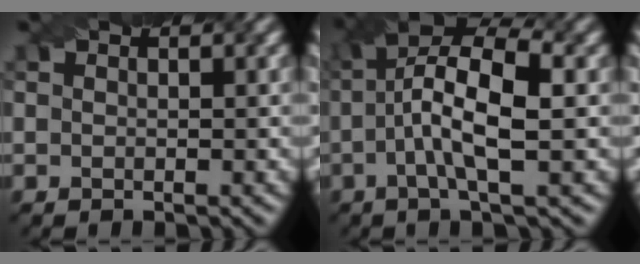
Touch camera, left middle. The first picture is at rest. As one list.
[{"total": 7.0, "force": [-0.4, 2.2, 6.6], "torque": [-0.116, 0.018, 0.003]}]